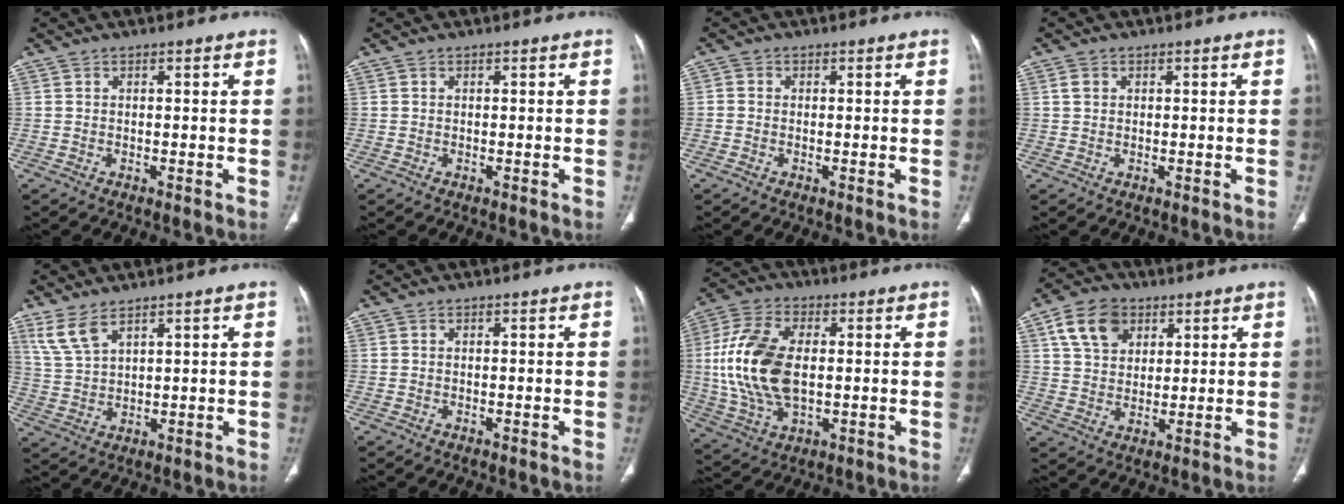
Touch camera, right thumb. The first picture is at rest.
{"total": 0.0}
{"total": 0.9, "force": [-0.2, 0.8, 0.4], "torque": [-0.004, 0.002, -0.007]}
{"total": 1.4, "force": [0.5, 1.1, 0.7], "torque": [-0.010, 0.001, 0.010]}
{"total": 5.6, "force": [3.9, 2.1, 3.4], "torque": [-0.072, -0.014, 0.090]}
{"total": 0.0}
{"total": 16.7, "force": [0.6, 9.6, 13.7], "torque": [-0.286, 0.003, 0.016]}
{"total": 9.9, "force": [4.4, 7.2, 5.2], "torque": [-0.069, -0.008, 0.081]}